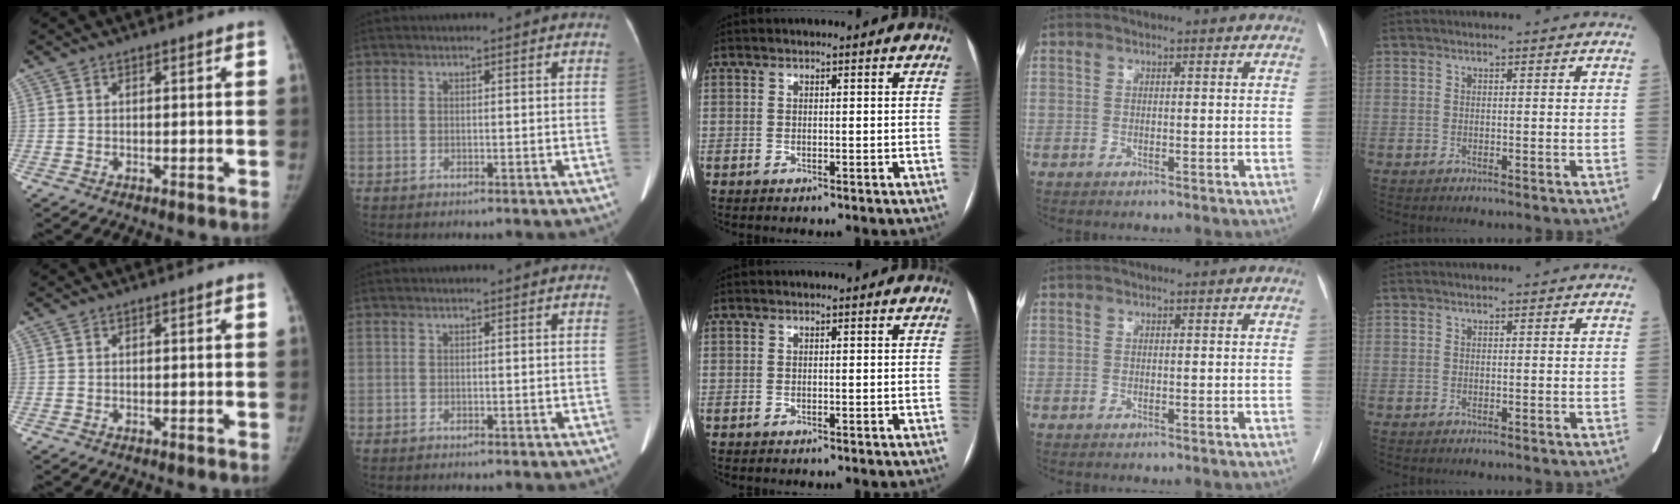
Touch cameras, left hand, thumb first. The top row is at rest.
{}